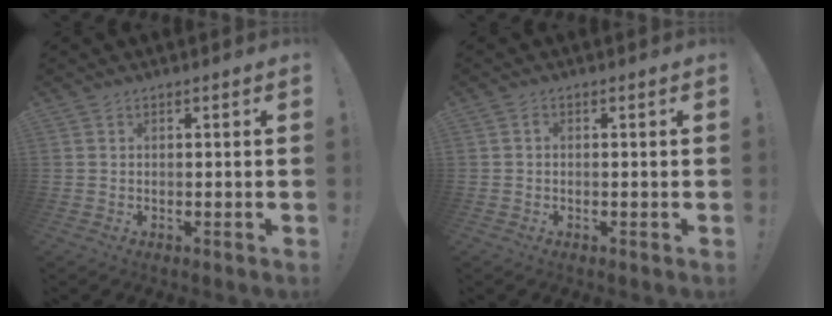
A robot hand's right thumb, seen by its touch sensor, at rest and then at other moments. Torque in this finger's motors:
{"motor_torque": [0.51, -0.58, 0.21, -0.35, 0.00]}